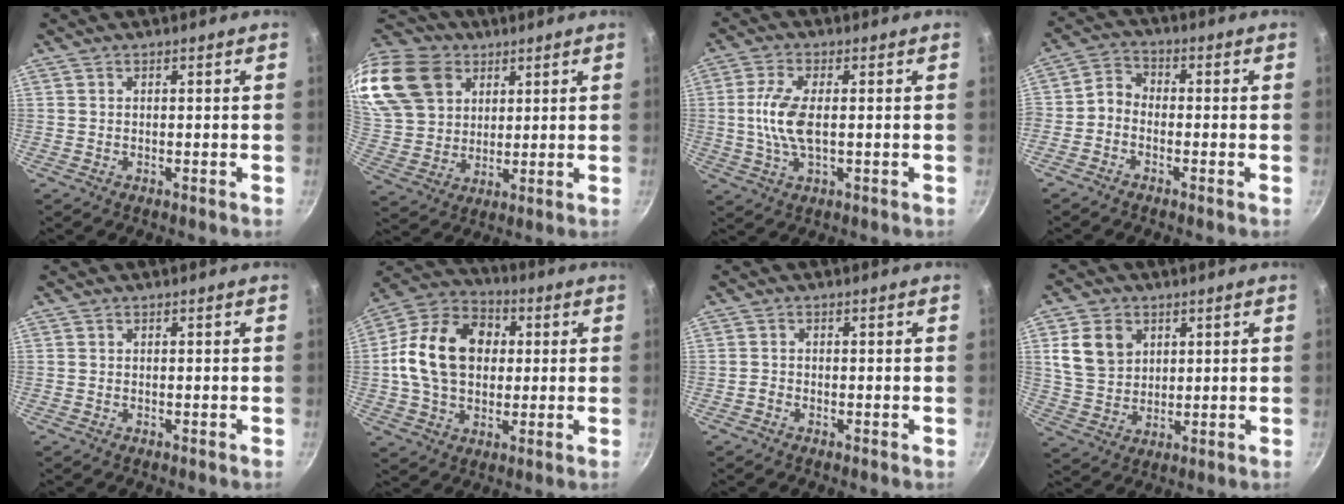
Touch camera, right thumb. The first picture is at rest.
{"total": 21.7, "force": [11.0, 15.7, 10.0], "torque": [-0.210, -0.006, 0.220]}
{"total": 8.0, "force": [0.1, 3.1, 7.4], "torque": [-0.162, 0.001, -0.001]}
{"total": 3.7, "force": [-1.7, 2.4, 2.3], "torque": [-0.049, 0.031, -0.047]}
{"total": 0.0}
{"total": 17.8, "force": [1.8, 13.2, 11.8], "torque": [-0.181, 0.026, 0.016]}
{"total": 0.8, "force": [-0.7, 0.4, 0.2], "torque": [-0.010, 0.005, -0.020]}
{"total": 9.3, "force": [3.1, 7.3, 4.9], "torque": [-0.072, -0.008, 0.063]}